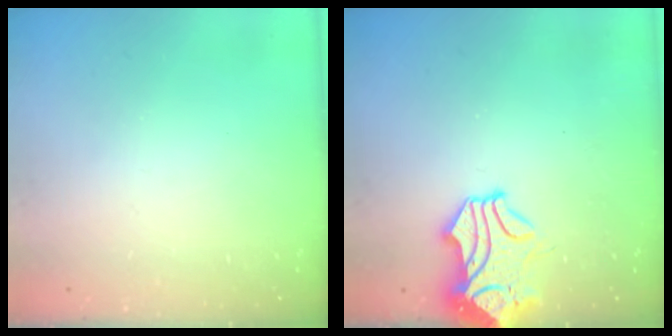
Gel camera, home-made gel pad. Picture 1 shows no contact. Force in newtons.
{"total": 2.2, "press": 1.7, "slide": 1.4}